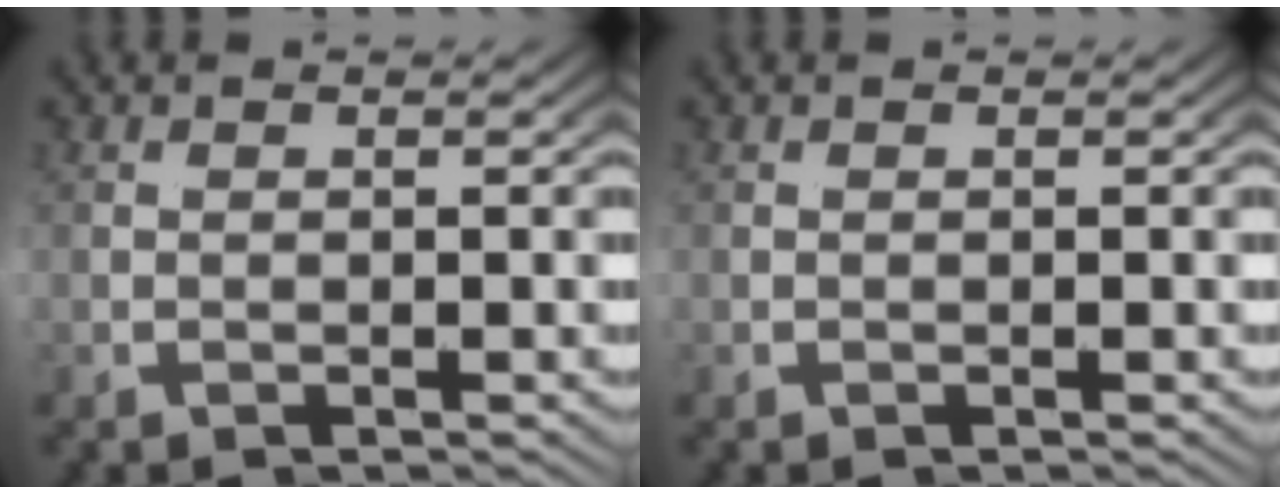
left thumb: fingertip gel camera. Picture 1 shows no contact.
{"total": 0.0}